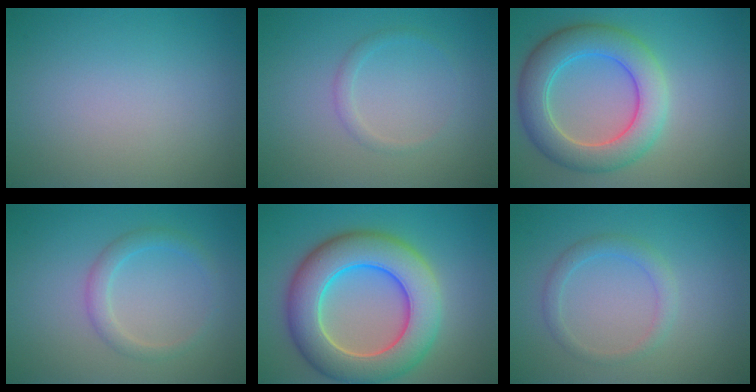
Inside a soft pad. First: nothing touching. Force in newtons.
{"total": 1.0, "press": 1.0, "slide": 0.1}
{"total": 6.9, "press": 6.9, "slide": 0.1}
{"total": 2.0, "press": 2.0, "slide": 0.1}
{"total": 10.1, "press": 10.0, "slide": 0.7}
{"total": 1.8, "press": 1.8, "slide": 0.1}